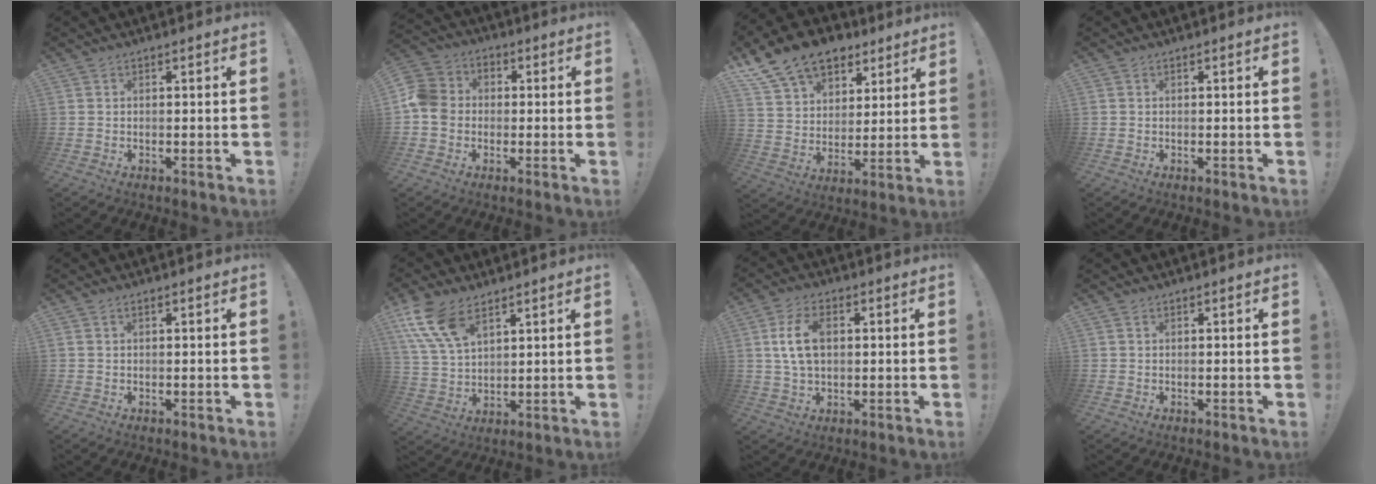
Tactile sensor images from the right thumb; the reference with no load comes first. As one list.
[{"total": 8.5, "force": [-1.9, 7.4, 3.6], "torque": [-0.072, 0.031, -0.032]}, {"total": 15.5, "force": [10.4, 10.1, 5.5], "torque": [-0.099, -0.061, 0.198]}, {"total": 0.0}, {"total": 0.8, "force": [0.3, 0.5, 0.6], "torque": [-0.021, 0.005, 0.008]}, {"total": 12.3, "force": [7.6, 6.3, 7.4], "torque": [-0.154, -0.028, 0.149]}, {"total": 9.8, "force": [1.9, 6.0, 7.4], "torque": [-0.136, -0.002, 0.032]}, {"total": 0.0}]